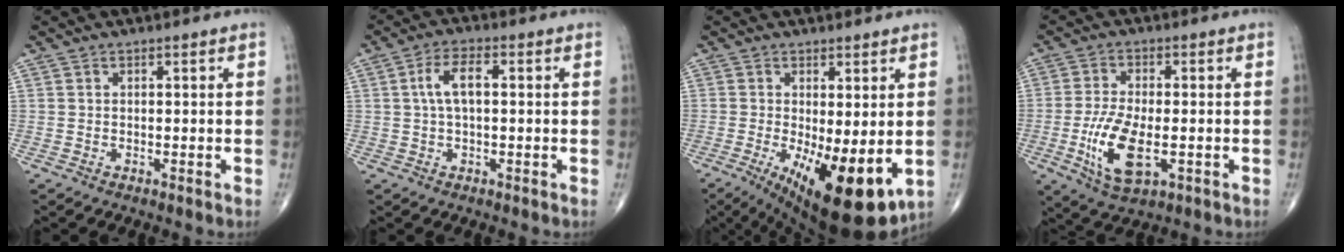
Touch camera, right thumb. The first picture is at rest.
{"total": 5.6, "force": [0.8, 2.5, 5.0], "torque": [-0.101, 0.016, 0.012]}
{"total": 14.9, "force": [-3.3, 5.2, 13.6], "torque": [-0.202, -0.032, -0.032]}
{"total": 10.8, "force": [-2.6, 4.7, 9.4], "torque": [-0.188, -0.007, -0.043]}